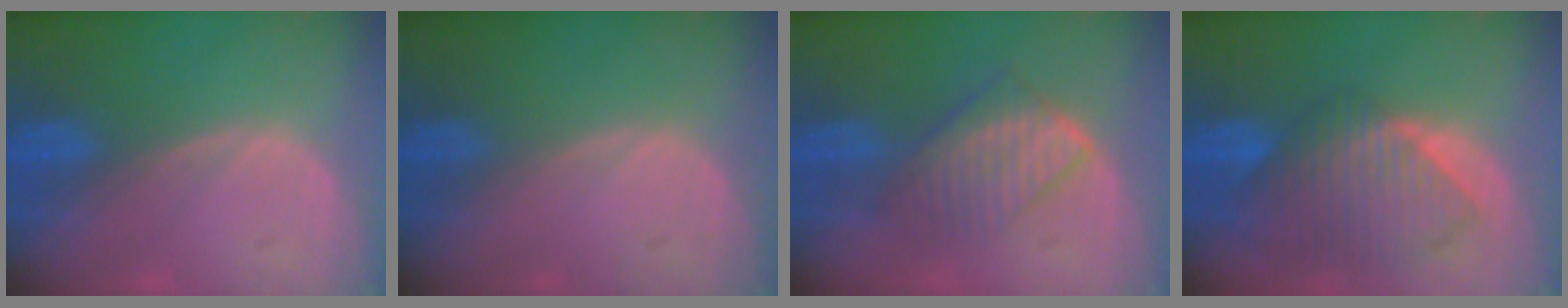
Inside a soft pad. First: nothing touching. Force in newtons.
{"total": 0.0}
{"total": 6.3, "press": 6.1, "slide": 1.2}
{"total": 10.1, "press": 8.8, "slide": 5.0}